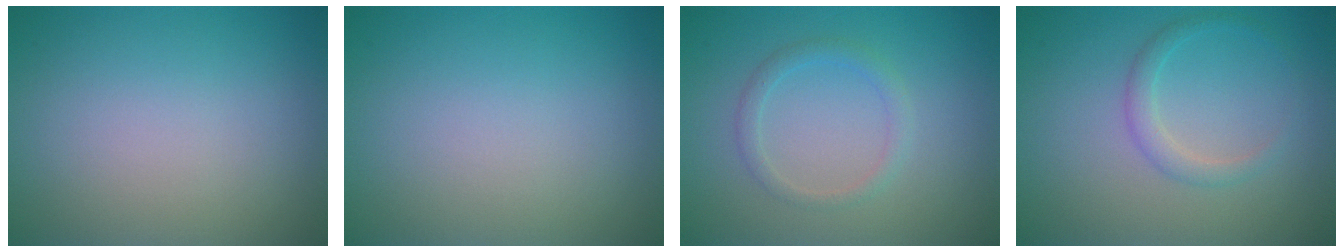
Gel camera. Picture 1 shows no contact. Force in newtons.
{"total": 0.0}
{"total": 1.6, "press": 1.6, "slide": 0.0}
{"total": 1.6, "press": 1.6, "slide": 0.1}